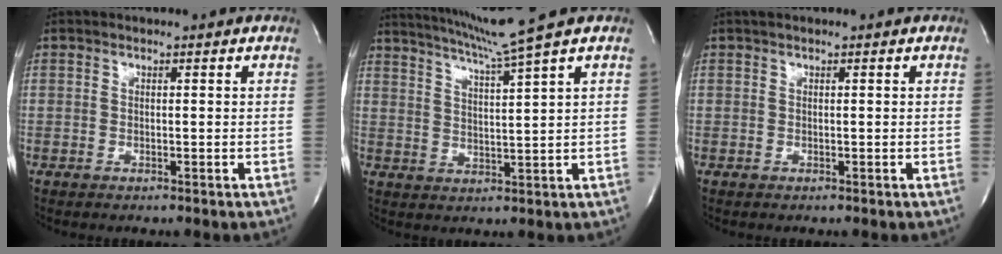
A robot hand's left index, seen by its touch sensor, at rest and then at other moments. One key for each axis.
{"total": 8.3, "fx": 6.5, "fy": -3.1, "fz": 4.1, "tx": -0.075, "ty": -0.018, "tz": 0.118}
{"total": 1.2, "fx": 0.9, "fy": 0.0, "fz": 0.8, "tx": -0.012, "ty": 0.014, "tz": 0.015}